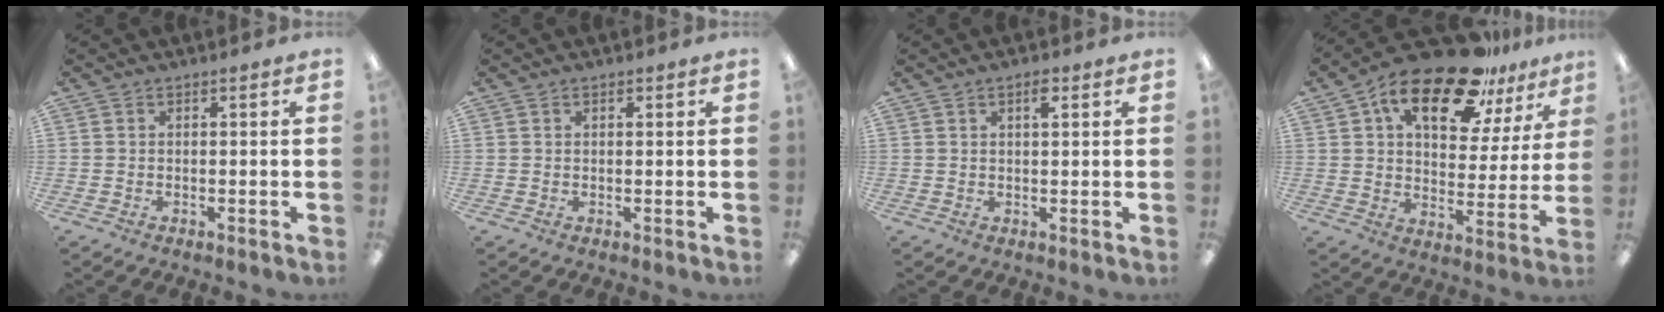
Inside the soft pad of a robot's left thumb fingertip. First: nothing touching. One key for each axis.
{"total": 0.9, "fx": 0.5, "fy": 0.5, "fz": 0.4, "tx": -0.001, "ty": -0.001, "tz": 0.008}
{"total": 2.8, "fx": 1.7, "fy": 1.0, "fz": 2.1, "tx": -0.030, "ty": -0.003, "tz": 0.025}
{"total": 19.7, "fx": 13.3, "fy": 8.2, "fz": 11.9, "tx": -0.197, "ty": -0.071, "tz": 0.224}